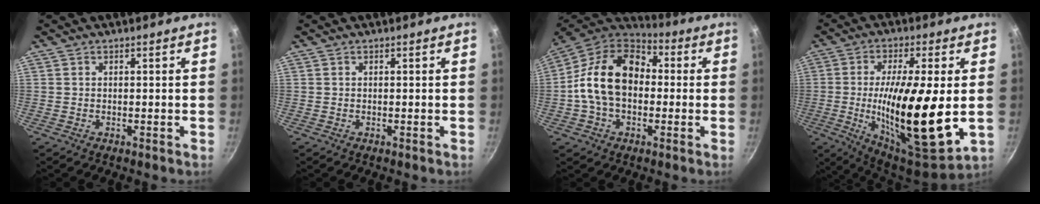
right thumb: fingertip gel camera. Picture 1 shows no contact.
{"total": 0.0}
{"total": 17.7, "force": [0.2, 12.5, 12.5], "torque": [-0.191, 0.039, -0.014]}
{"total": 21.9, "force": [-1.3, 5.8, 21.0], "torque": [-0.359, -0.015, -0.018]}